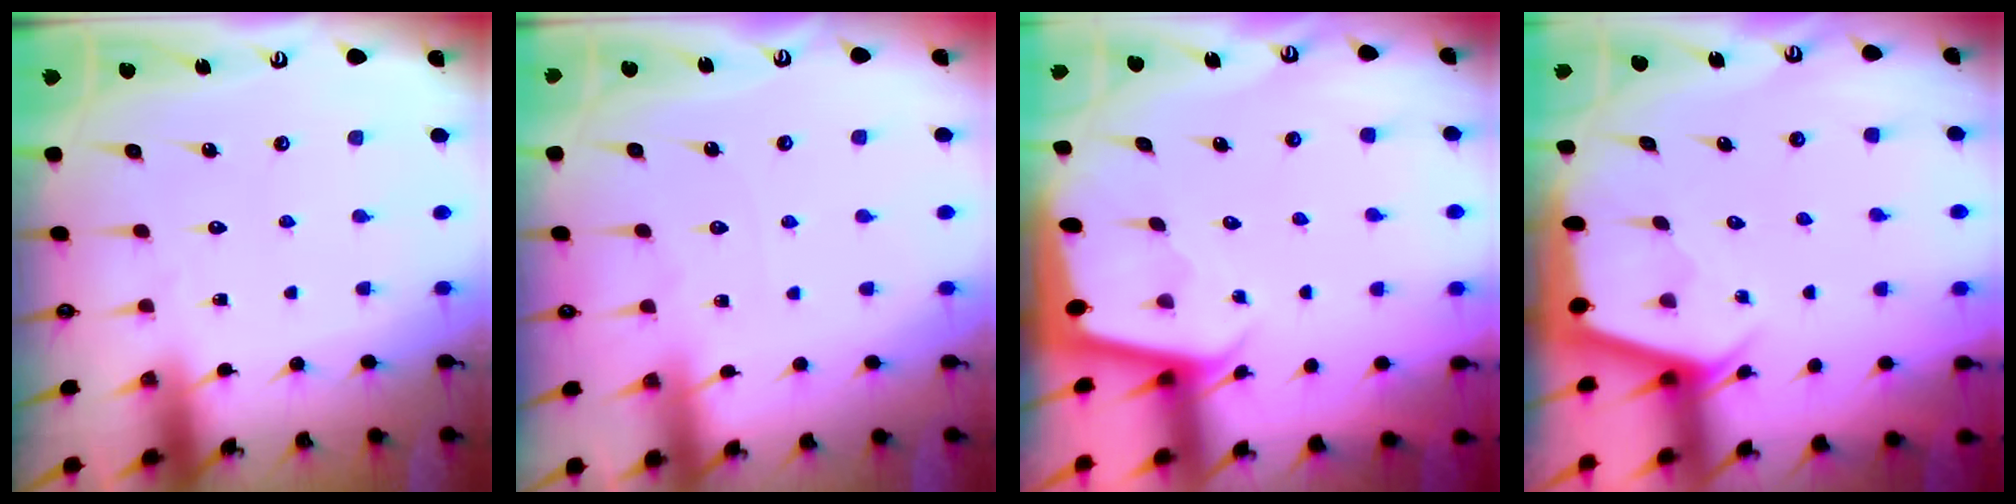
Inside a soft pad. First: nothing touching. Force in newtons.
{"total": 1.6, "press": 1.5, "slide": 0.3}
{"total": 1.9, "press": 1.9, "slide": 0.1}
{"total": 2.3, "press": 2.3, "slide": 0.3}